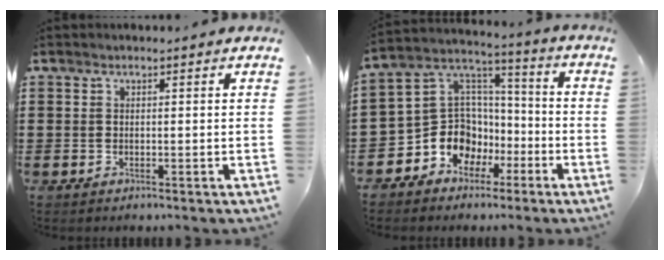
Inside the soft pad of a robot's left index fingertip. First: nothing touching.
{"total": 9.8, "force": [-4.2, 8.5, 2.2], "torque": [-0.089, -0.005, -0.075]}